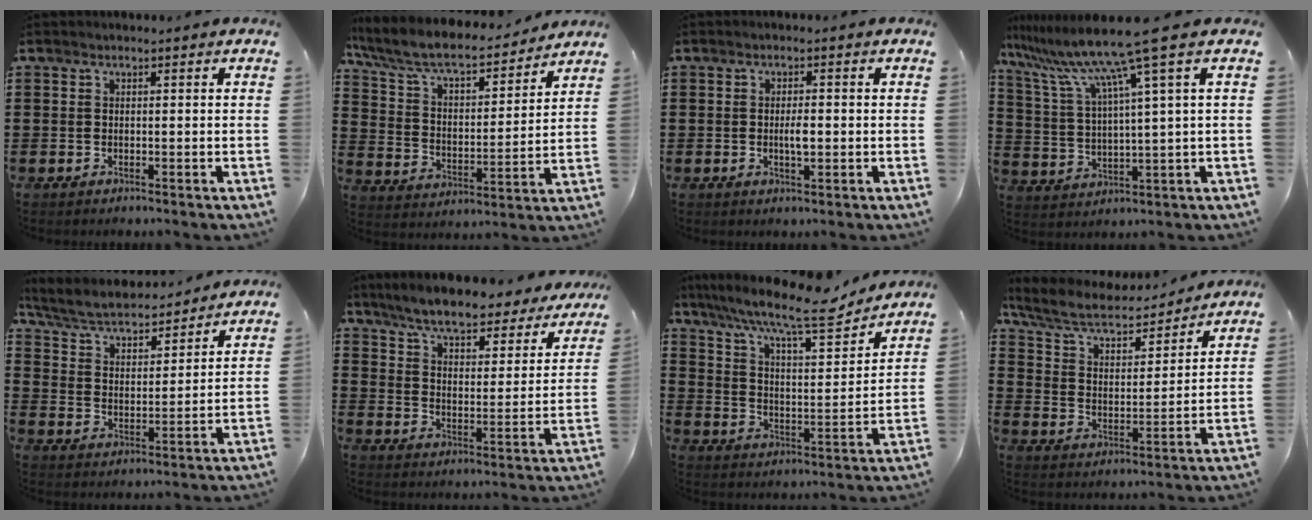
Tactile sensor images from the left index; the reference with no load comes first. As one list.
[{"total": 8.2, "force": [7.1, 1.7, 3.6], "torque": [-0.101, -0.045, 0.120]}, {"total": 2.8, "force": [-0.2, 0.8, 2.7], "torque": [-0.050, 0.001, -0.004]}, {"total": 11.0, "force": [7.2, -0.8, 8.2], "torque": [-0.193, -0.034, 0.110]}, {"total": 5.2, "force": [4.7, 1.0, 1.9], "torque": [-0.061, -0.032, 0.075]}, {"total": 7.1, "force": [6.5, 0.5, 2.9], "torque": [-0.084, -0.037, 0.110]}, {"total": 12.1, "force": [9.6, 1.6, 7.2], "torque": [-0.155, -0.057, 0.156]}, {"total": 7.3, "force": [6.2, 2.0, 3.4], "torque": [-0.093, -0.034, 0.104]}]